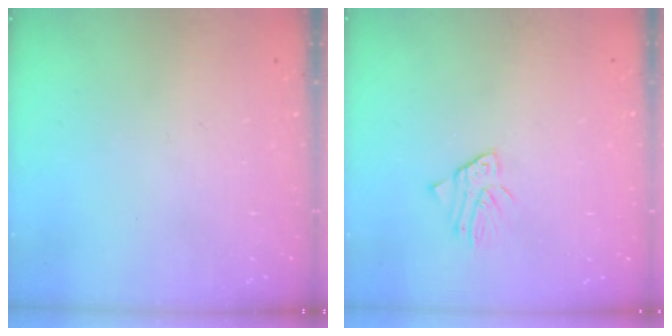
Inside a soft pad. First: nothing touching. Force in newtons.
{"total": 1.3, "press": 1.3, "slide": 0.1}